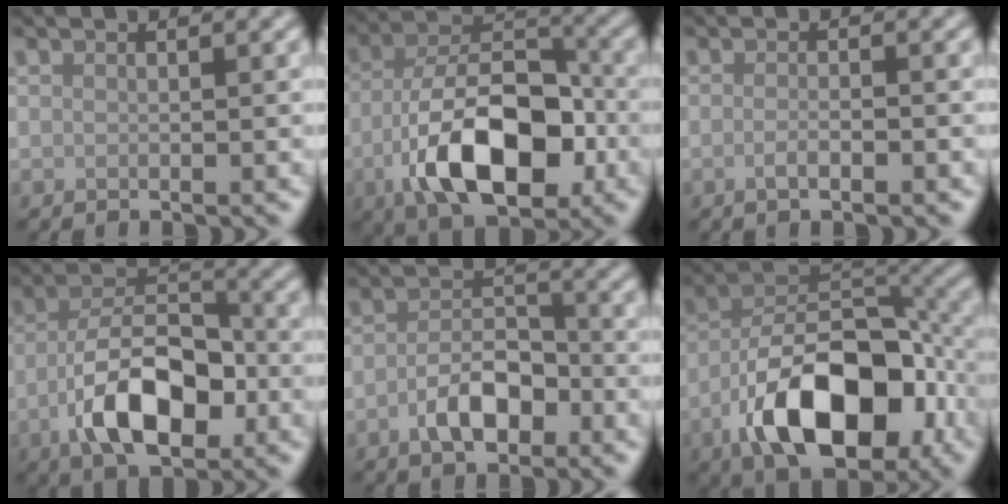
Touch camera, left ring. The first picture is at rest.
{"total": 11.2, "force": [-4.3, 5.7, 8.6], "torque": [-0.160, 0.004, -0.083]}
{"total": 1.7, "force": [-0.7, 0.5, 1.5], "torque": [-0.022, 0.000, -0.014]}
{"total": 8.7, "force": [-3.3, 4.3, 6.8], "torque": [-0.122, 0.009, -0.066]}
{"total": 4.3, "force": [-2.0, 2.2, 3.1], "torque": [-0.055, 0.007, -0.040]}
{"total": 12.7, "force": [-6.0, 6.4, 9.1], "torque": [-0.154, -0.001, -0.105]}